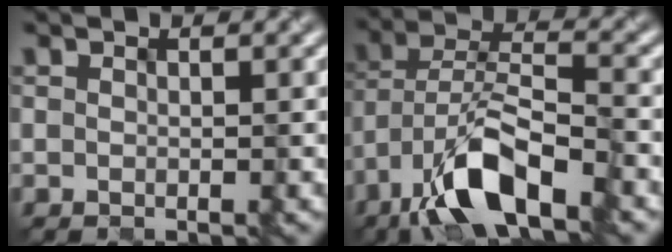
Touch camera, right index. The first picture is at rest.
{"total": 9.2, "force": [-6.0, 2.9, 6.4], "torque": [-0.118, 0.009, -0.111]}